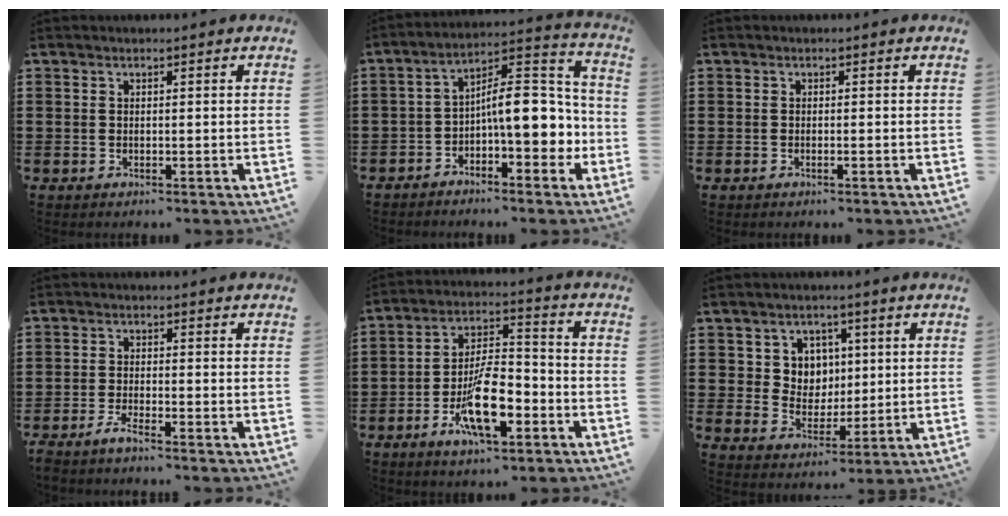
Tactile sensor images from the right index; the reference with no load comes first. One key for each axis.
{"total": 9.2, "fx": -0.9, "fy": 3.7, "fz": 8.3, "tx": -0.119, "ty": -0.012, "tz": -0.025}
{"total": 0.5, "fx": -0.3, "fy": -0.2, "fz": 0.4, "tx": -0.008, "ty": -0.002, "tz": -0.006}
{"total": 1.8, "fx": -1.6, "fy": -0.2, "fz": 0.8, "tx": -0.022, "ty": -0.004, "tz": -0.032}
{"total": 12.0, "fx": -5.2, "fy": 4.7, "fz": 9.8, "tx": -0.190, "ty": 0.008, "tz": -0.089}
{"total": 5.6, "fx": 2.1, "fy": 5.1, "fz": 1.2, "tx": -0.044, "ty": 0.010, "tz": 0.035}